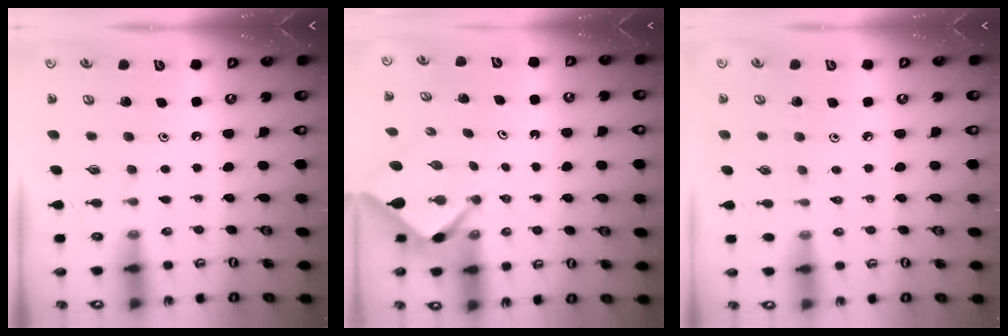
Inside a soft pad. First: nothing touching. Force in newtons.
{"total": 2.4, "press": 2.4, "slide": 0.3}
{"total": 2.8, "press": 2.7, "slide": 0.6}